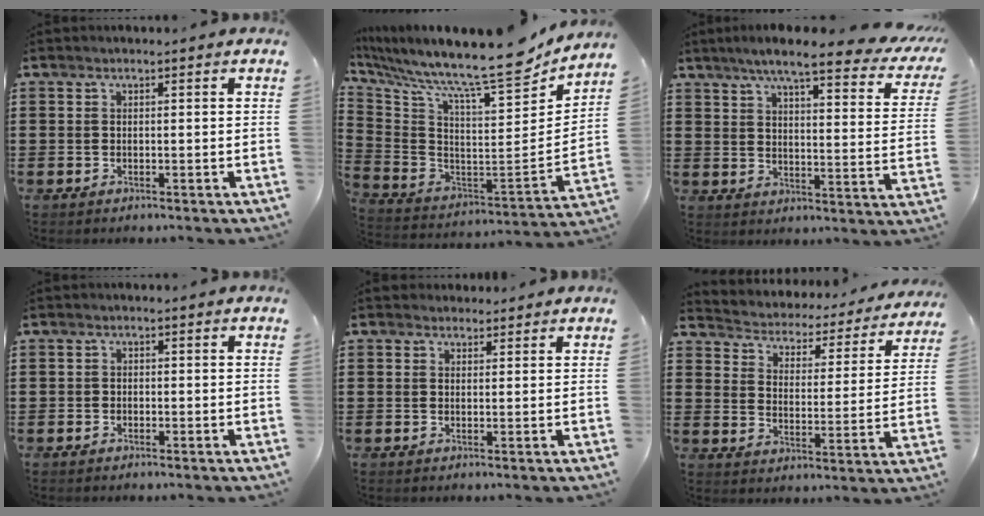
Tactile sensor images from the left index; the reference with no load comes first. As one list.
[{"total": 11.6, "force": [9.9, 1.1, 5.9], "torque": [-0.123, -0.101, 0.154]}, {"total": 7.9, "force": [6.3, 0.3, 4.9], "torque": [-0.100, -0.032, 0.101]}, {"total": 0.9, "force": [-0.7, 0.5, 0.2], "torque": [-0.006, 0.000, -0.014]}, {"total": 1.7, "force": [1.4, 0.9, 0.1], "torque": [-0.005, 0.006, 0.028]}, {"total": 2.6, "force": [2.6, 0.4, 0.0], "torque": [-0.021, -0.029, 0.033]}]